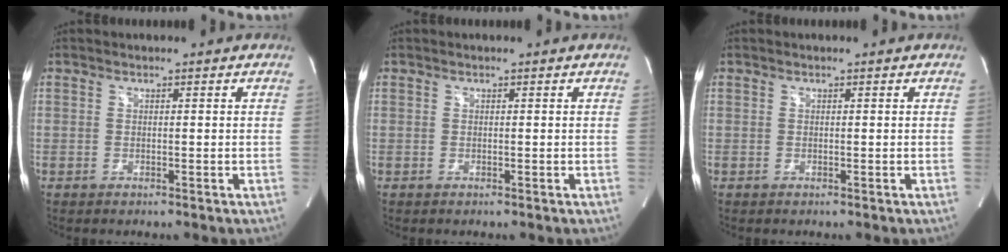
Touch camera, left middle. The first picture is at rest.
{"total": 0.0}
{"total": 0.0}